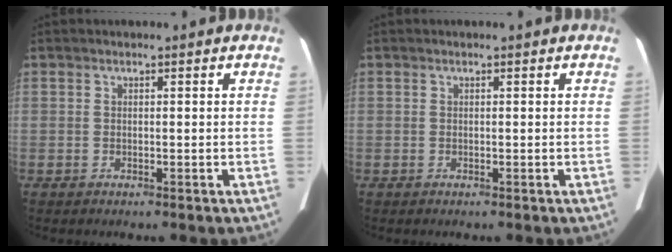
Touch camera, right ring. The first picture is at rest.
{"total": 0.0}